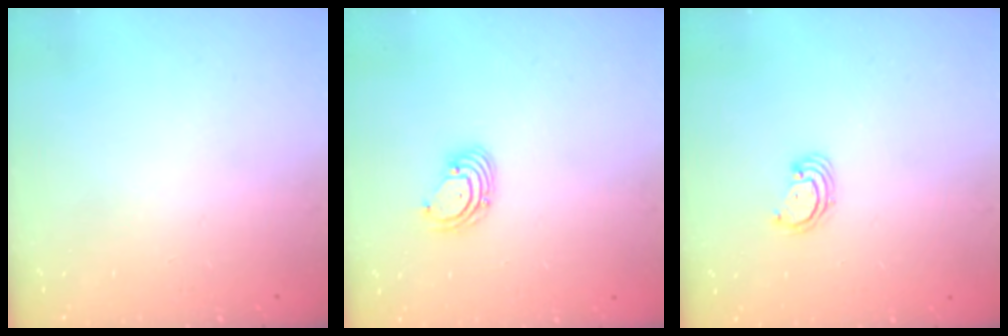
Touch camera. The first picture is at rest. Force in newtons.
{"total": 2.7, "press": 2.7, "slide": 0.3}
{"total": 2.4, "press": 2.4, "slide": 0.2}